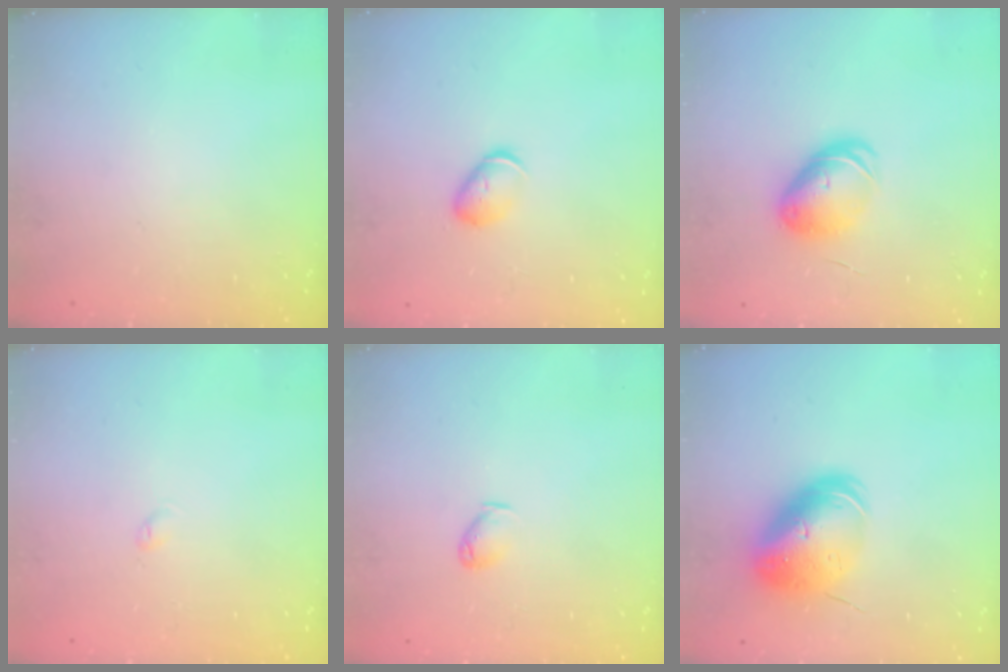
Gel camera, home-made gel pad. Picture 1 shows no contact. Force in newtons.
{"total": 5.8, "press": 5.8, "slide": 0.7}
{"total": 9.3, "press": 9.2, "slide": 1.3}
{"total": 2.6, "press": 2.6, "slide": 0.4}
{"total": 3.5, "press": 3.4, "slide": 0.6}
{"total": 13.3, "press": 13.1, "slide": 2.4}